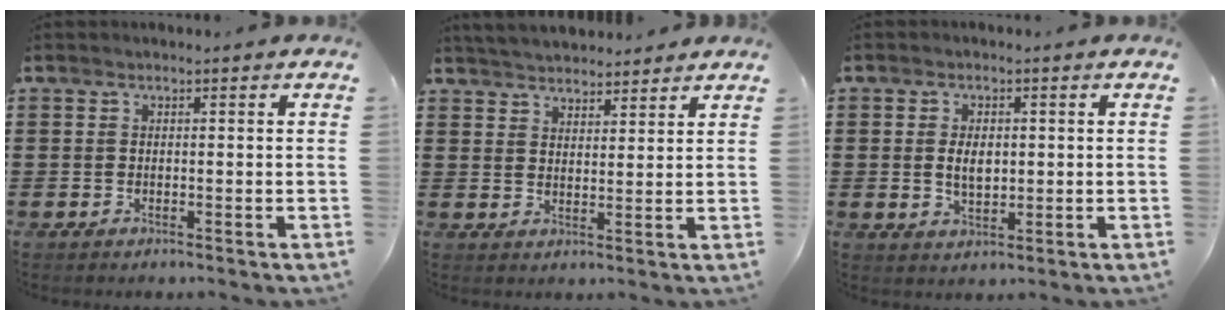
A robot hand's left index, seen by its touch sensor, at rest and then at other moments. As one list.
[{"total": 3.8, "force": [3.7, 0.4, 0.2], "torque": [-0.016, -0.012, 0.070]}, {"total": 3.5, "force": [0.2, 2.0, 2.8], "torque": [-0.050, 0.004, 0.001]}]